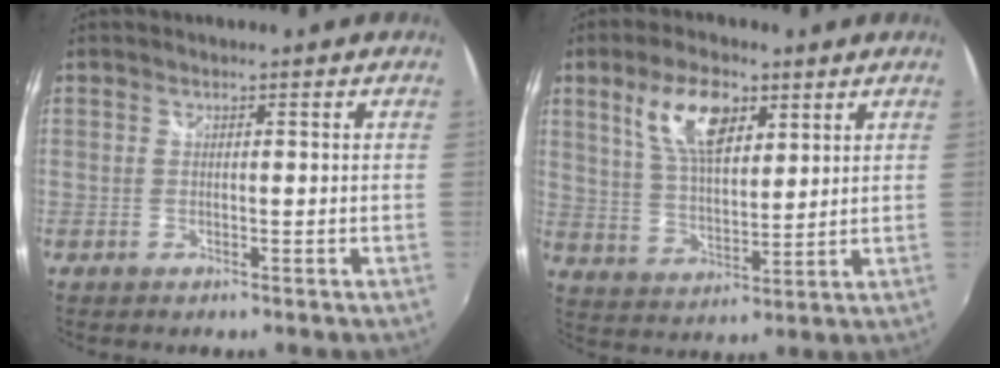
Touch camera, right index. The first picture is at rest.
{"total": 11.0, "force": [5.4, 4.9, 8.3], "torque": [-0.159, 0.014, 0.104]}